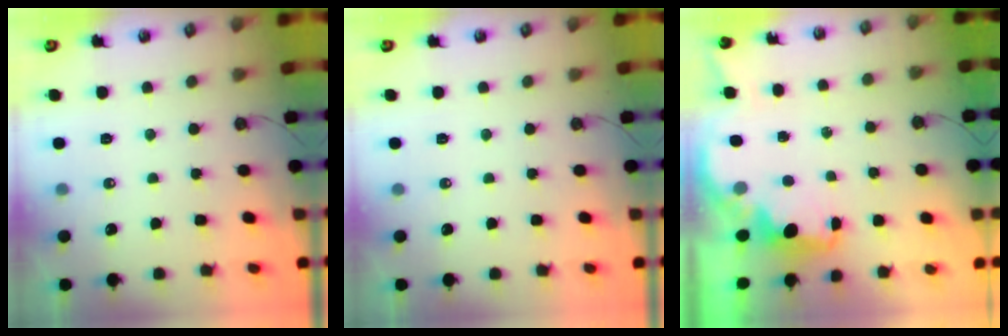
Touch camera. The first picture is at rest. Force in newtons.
{"total": 0.0}
{"total": 2.2, "press": 2.0, "slide": 0.9}